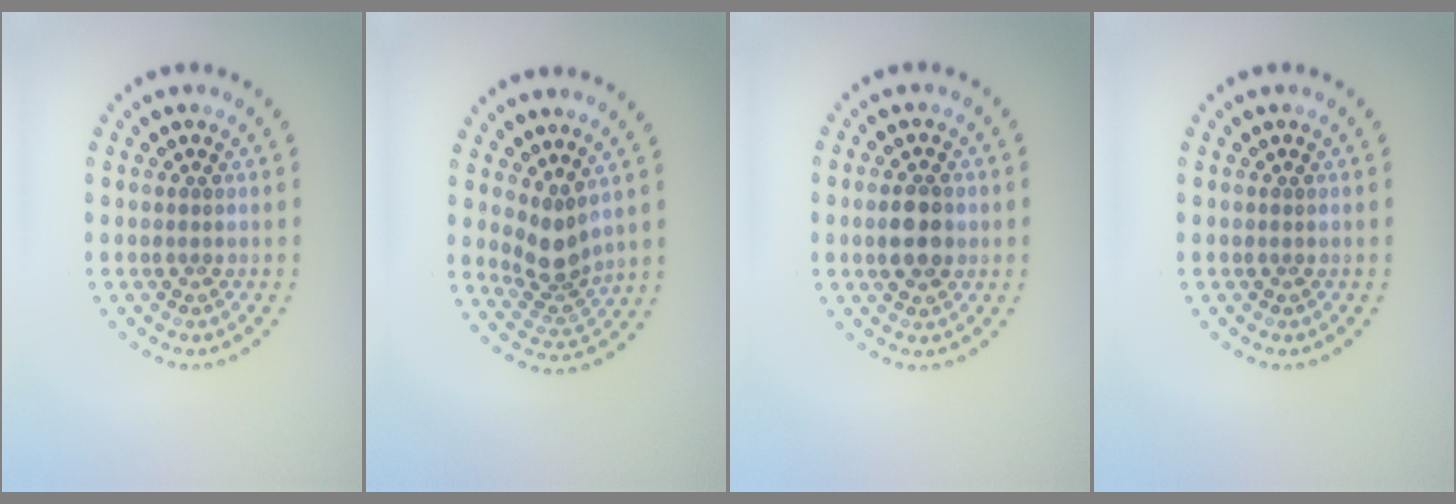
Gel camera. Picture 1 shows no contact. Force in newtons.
{"total": 2.9, "press": 2.1, "slide": 2.0}
{"total": 3.6, "press": 3.6, "slide": 0.1}
{"total": 0.0}